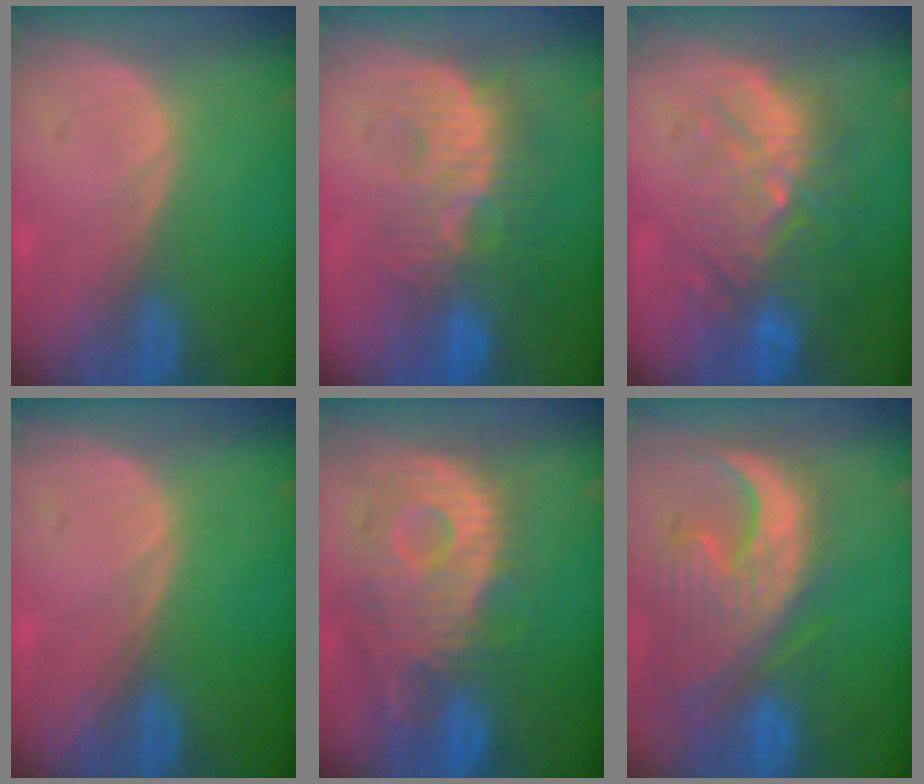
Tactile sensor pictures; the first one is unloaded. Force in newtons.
{"total": 8.9, "press": 8.8, "slide": 1.6}
{"total": 10.8, "press": 9.8, "slide": 4.5}
{"total": 0.0}
{"total": 12.0, "press": 10.8, "slide": 5.3}
{"total": 13.4, "press": 11.3, "slide": 7.1}